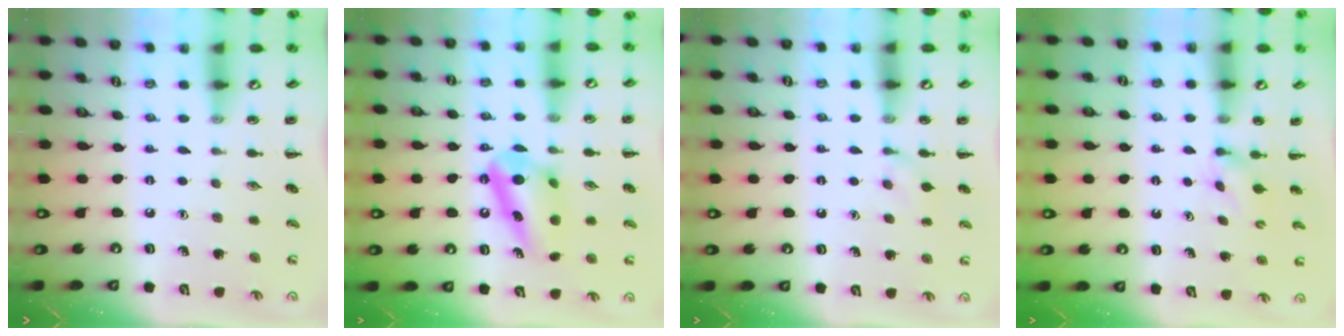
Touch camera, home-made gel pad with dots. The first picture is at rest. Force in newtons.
{"total": 11.1, "press": 11.1, "slide": 0.5}
{"total": 6.3, "press": 5.9, "slide": 2.2}
{"total": 1.8, "press": 1.5, "slide": 0.9}